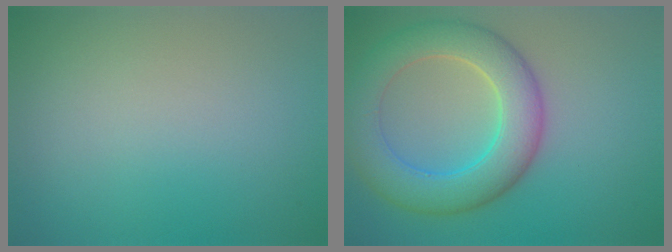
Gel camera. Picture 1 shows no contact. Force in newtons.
{"total": 7.5, "press": 7.5, "slide": 0.7}